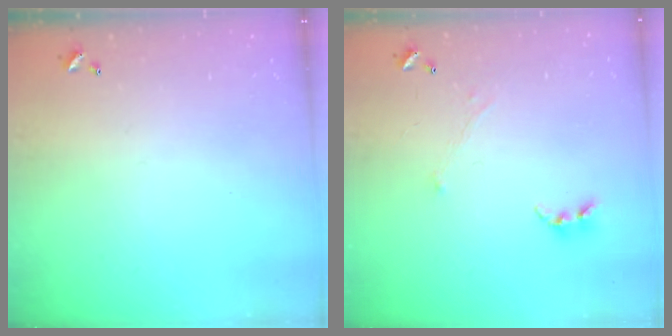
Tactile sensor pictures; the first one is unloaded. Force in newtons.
{"total": 0.7, "press": 0.0, "slide": 0.7}